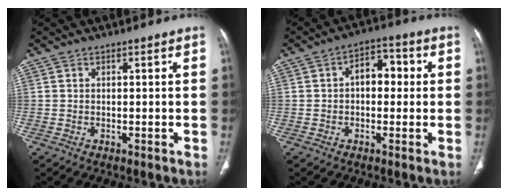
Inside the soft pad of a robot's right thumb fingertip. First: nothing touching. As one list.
[{"total": 6.7, "force": [0.5, 4.4, 5.0], "torque": [-0.045, 0.024, -0.002]}]